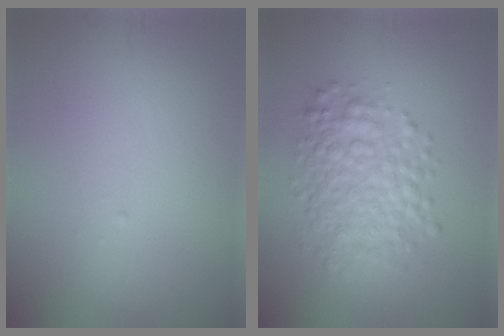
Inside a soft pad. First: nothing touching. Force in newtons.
{"total": 4.7, "press": 4.7, "slide": 0.1}